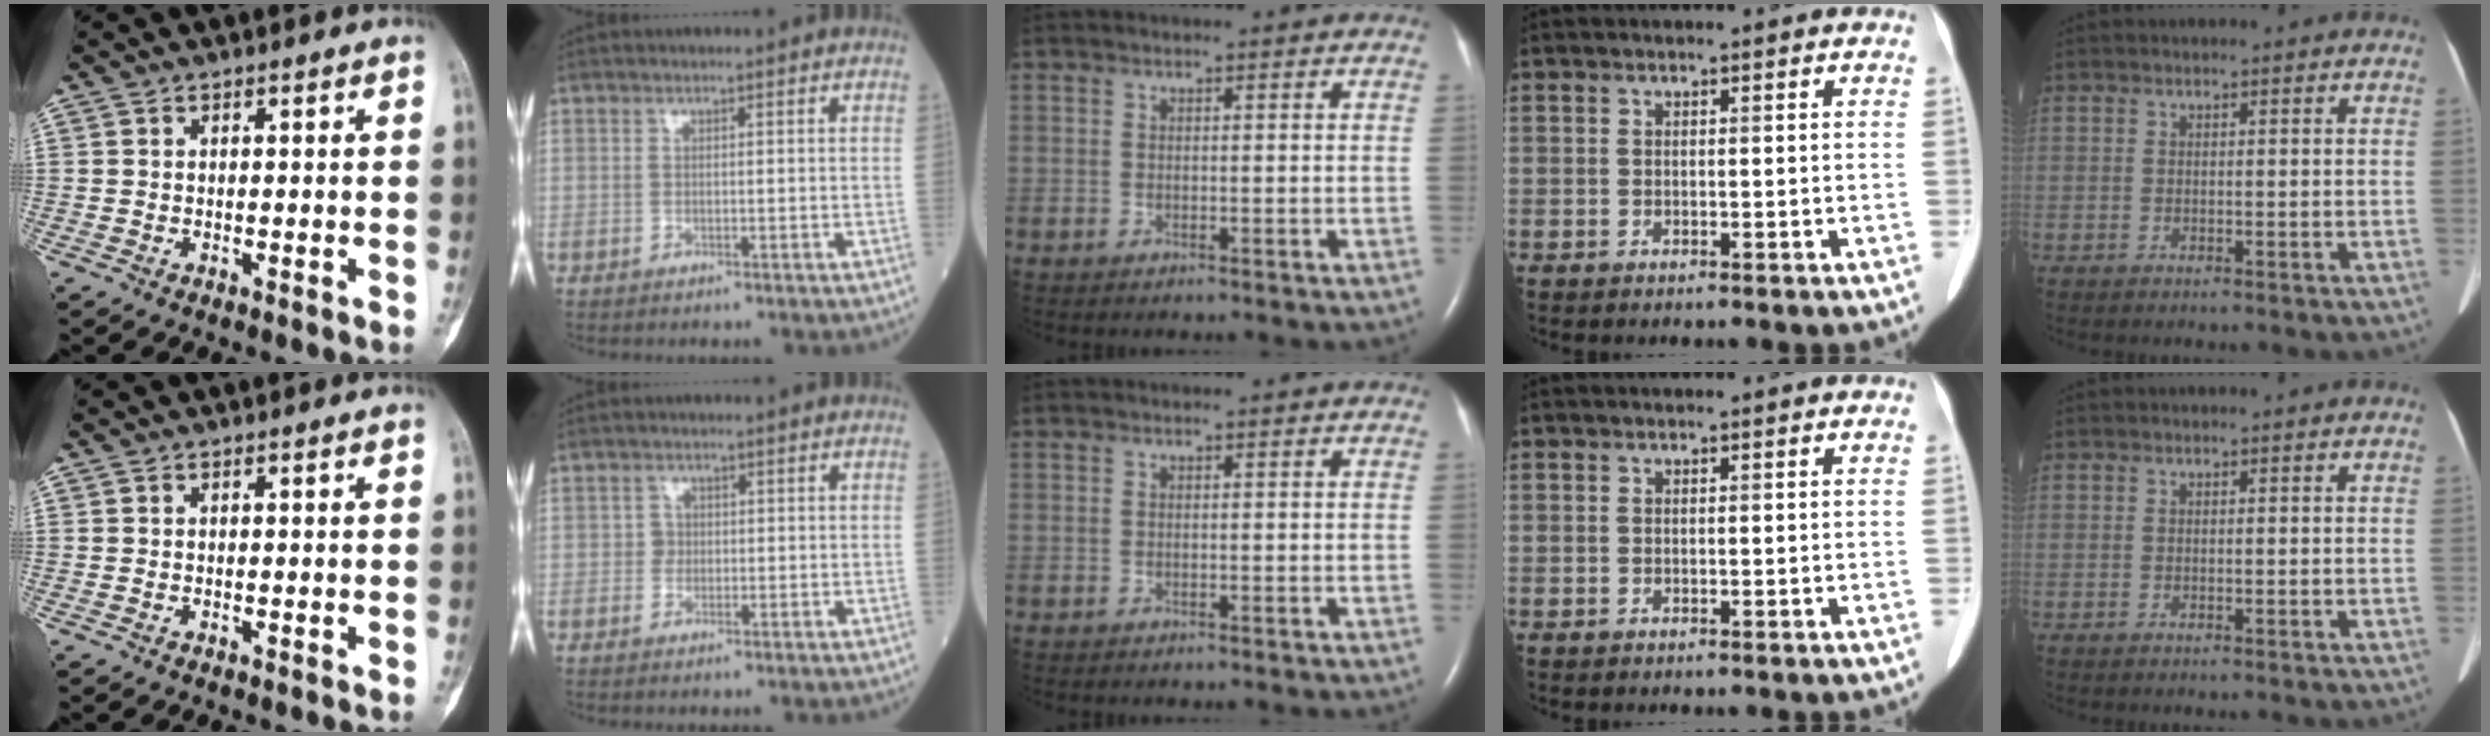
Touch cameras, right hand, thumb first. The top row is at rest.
{"index": {"total": 1.0, "force": [0.0, 1.0, 0.1], "torque": [0.002, 0.005, 0.001]}}